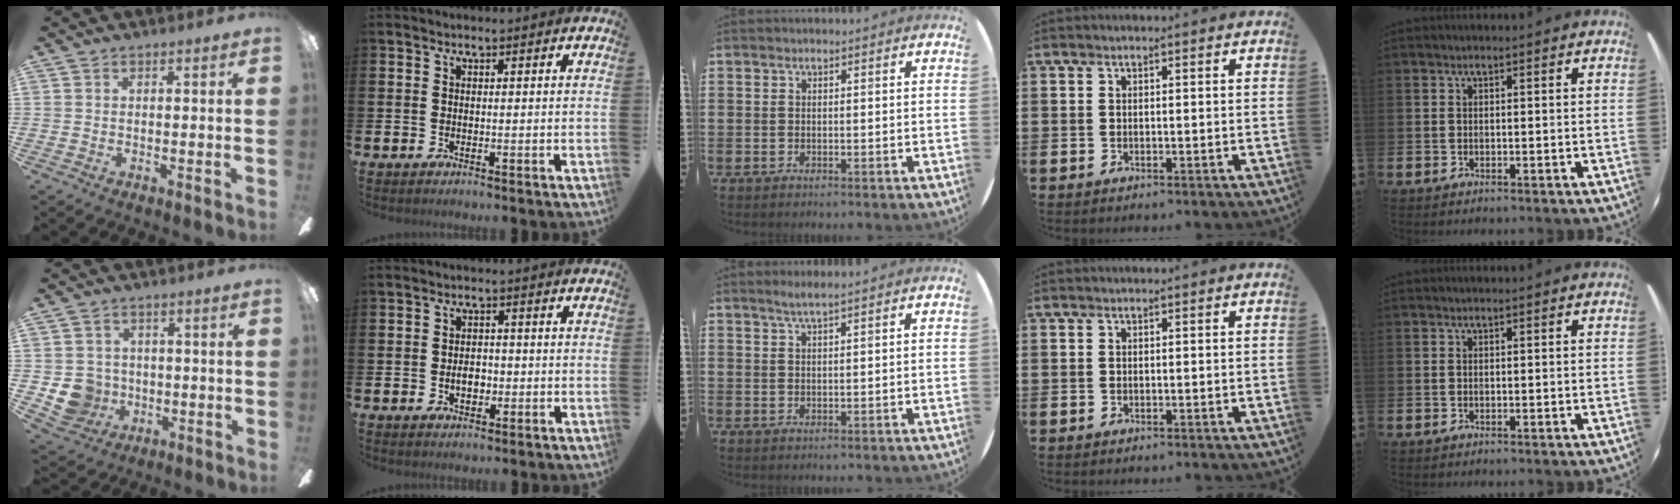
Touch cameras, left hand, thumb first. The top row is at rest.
{"thumb": {"total": 8.1, "force": [-1.3, 7.7, 2.0], "torque": [-0.074, 0.007, -0.020]}, "index": {"total": 2.8, "force": [-0.6, 1.9, 2.0], "torque": [-0.021, -0.003, -0.017]}, "middle": {"total": 1.8, "force": [1.4, -0.1, 1.1], "torque": [-0.021, 0.002, 0.024]}}